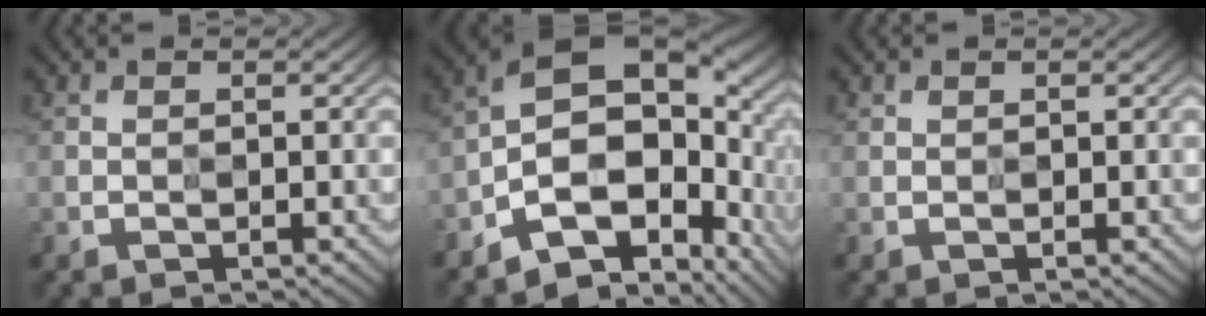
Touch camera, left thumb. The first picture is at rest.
{"total": 11.8, "force": [-4.5, 7.2, 8.2], "torque": [-0.116, 0.005, -0.083]}
{"total": 0.7, "force": [0.7, 0.2, -0.1], "torque": [-0.003, 0.001, 0.013]}